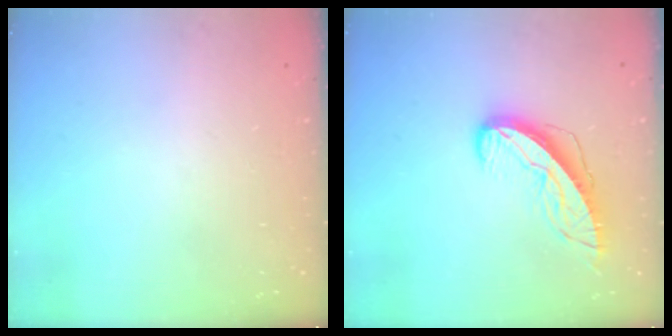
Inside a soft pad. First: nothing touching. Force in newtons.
{"total": 9.6, "press": 9.5, "slide": 1.1}